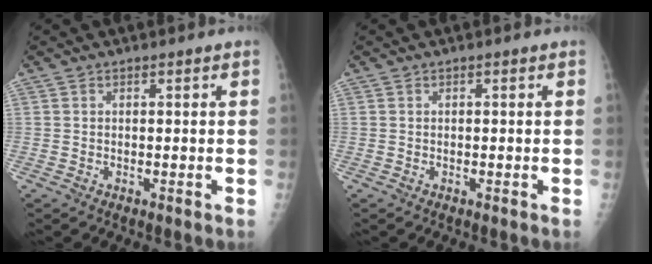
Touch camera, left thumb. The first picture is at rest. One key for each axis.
{"total": 0.0}